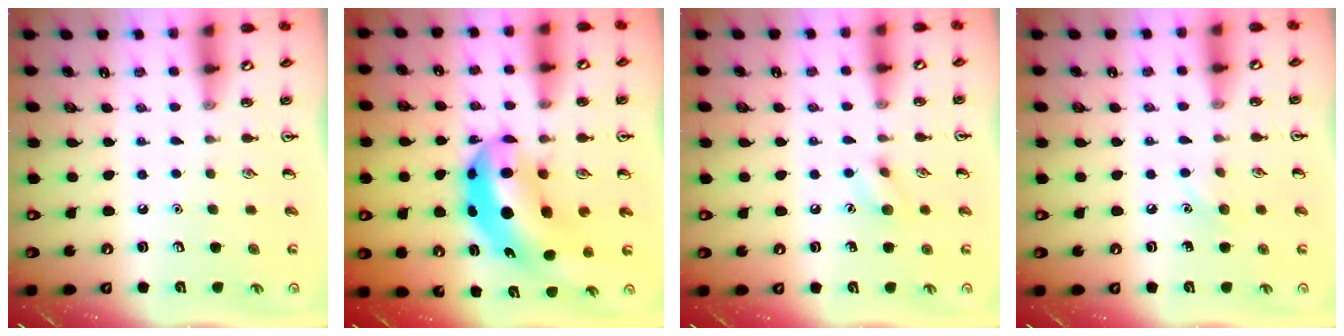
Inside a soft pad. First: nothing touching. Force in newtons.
{"total": 11.9, "press": 11.3, "slide": 3.6}
{"total": 7.5, "press": 7.3, "slide": 1.4}
{"total": 5.3, "press": 5.0, "slide": 1.6}